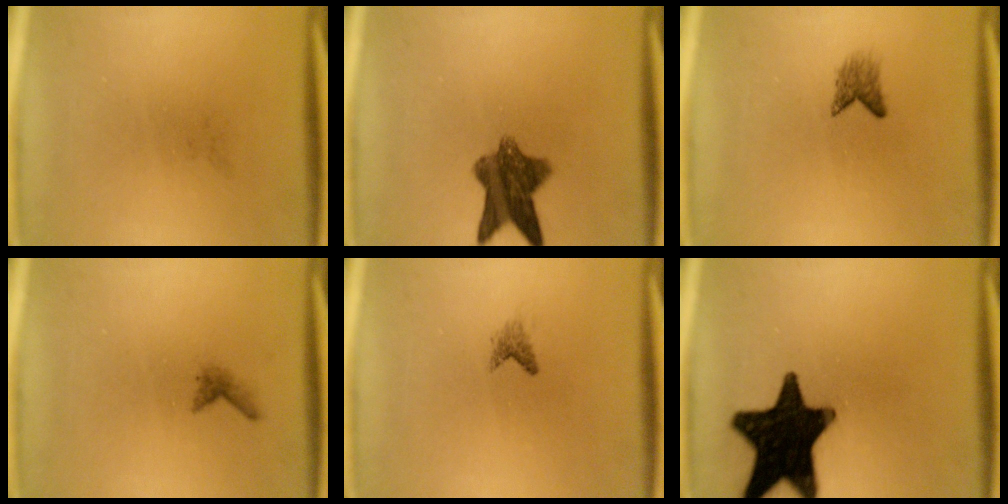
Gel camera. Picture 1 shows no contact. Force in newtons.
{"total": 8.6}
{"total": 1.9}
{"total": 0.9}
{"total": 1.0}
{"total": 19.4}